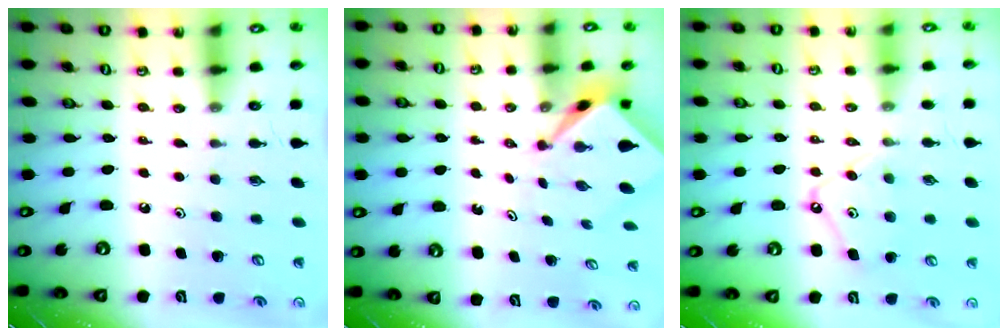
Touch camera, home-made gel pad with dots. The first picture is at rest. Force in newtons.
{"total": 2.4, "press": 2.4, "slide": 0.2}
{"total": 10.5, "press": 10.4, "slide": 1.0}